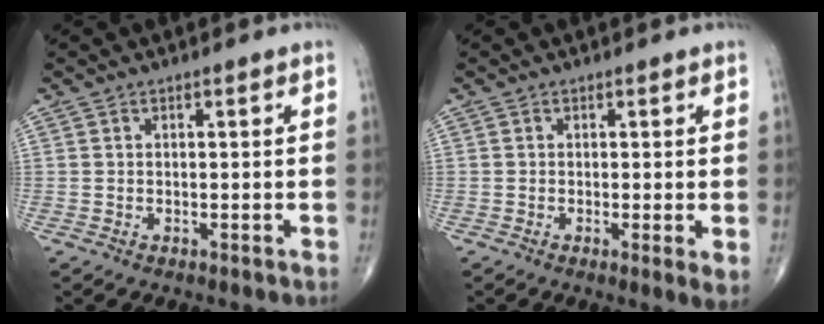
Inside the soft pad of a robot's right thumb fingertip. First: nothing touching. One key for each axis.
{"total": 2.7, "fx": -0.2, "fy": 0.4, "fz": 2.7, "tx": -0.048, "ty": -0.011, "tz": -0.006}